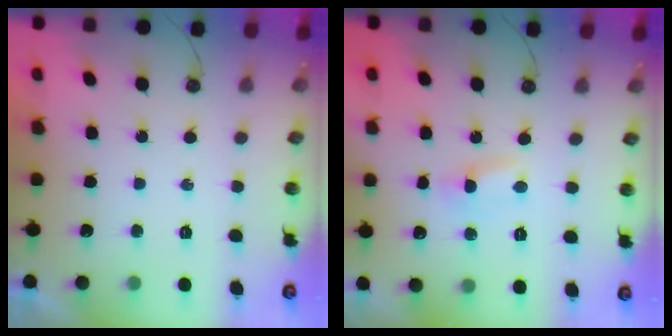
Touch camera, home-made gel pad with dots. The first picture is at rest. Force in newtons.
{"total": 2.7, "press": 2.7, "slide": 0.2}